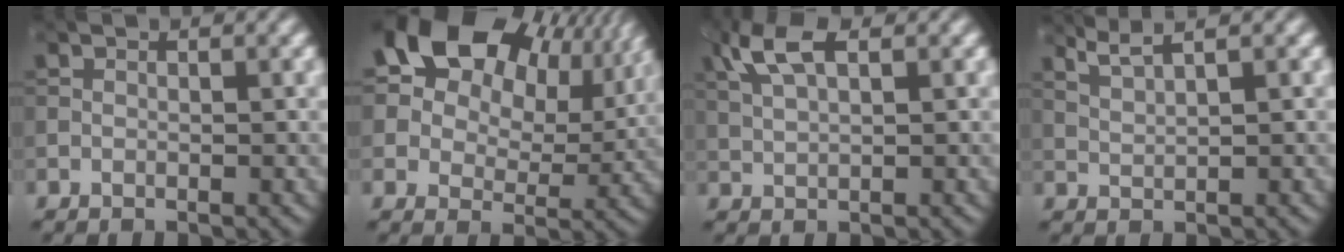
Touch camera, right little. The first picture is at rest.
{"total": 18.7, "force": [10.1, 12.1, 10.1], "torque": [-0.210, 0.072, 0.169]}
{"total": 4.2, "force": [1.9, 1.7, 3.3], "torque": [-0.079, 0.010, 0.038]}
{"total": 3.0, "force": [2.2, 0.5, 1.9], "torque": [-0.033, 0.006, 0.037]}